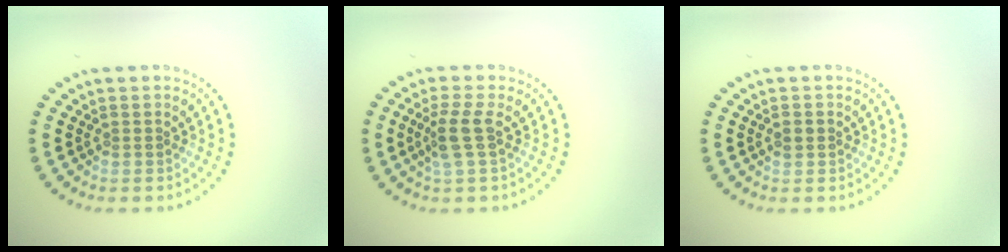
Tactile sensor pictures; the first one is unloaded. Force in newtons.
{"total": 2.5, "press": 1.9, "slide": 1.6}
{"total": 1.3, "press": 1.3, "slide": 0.2}